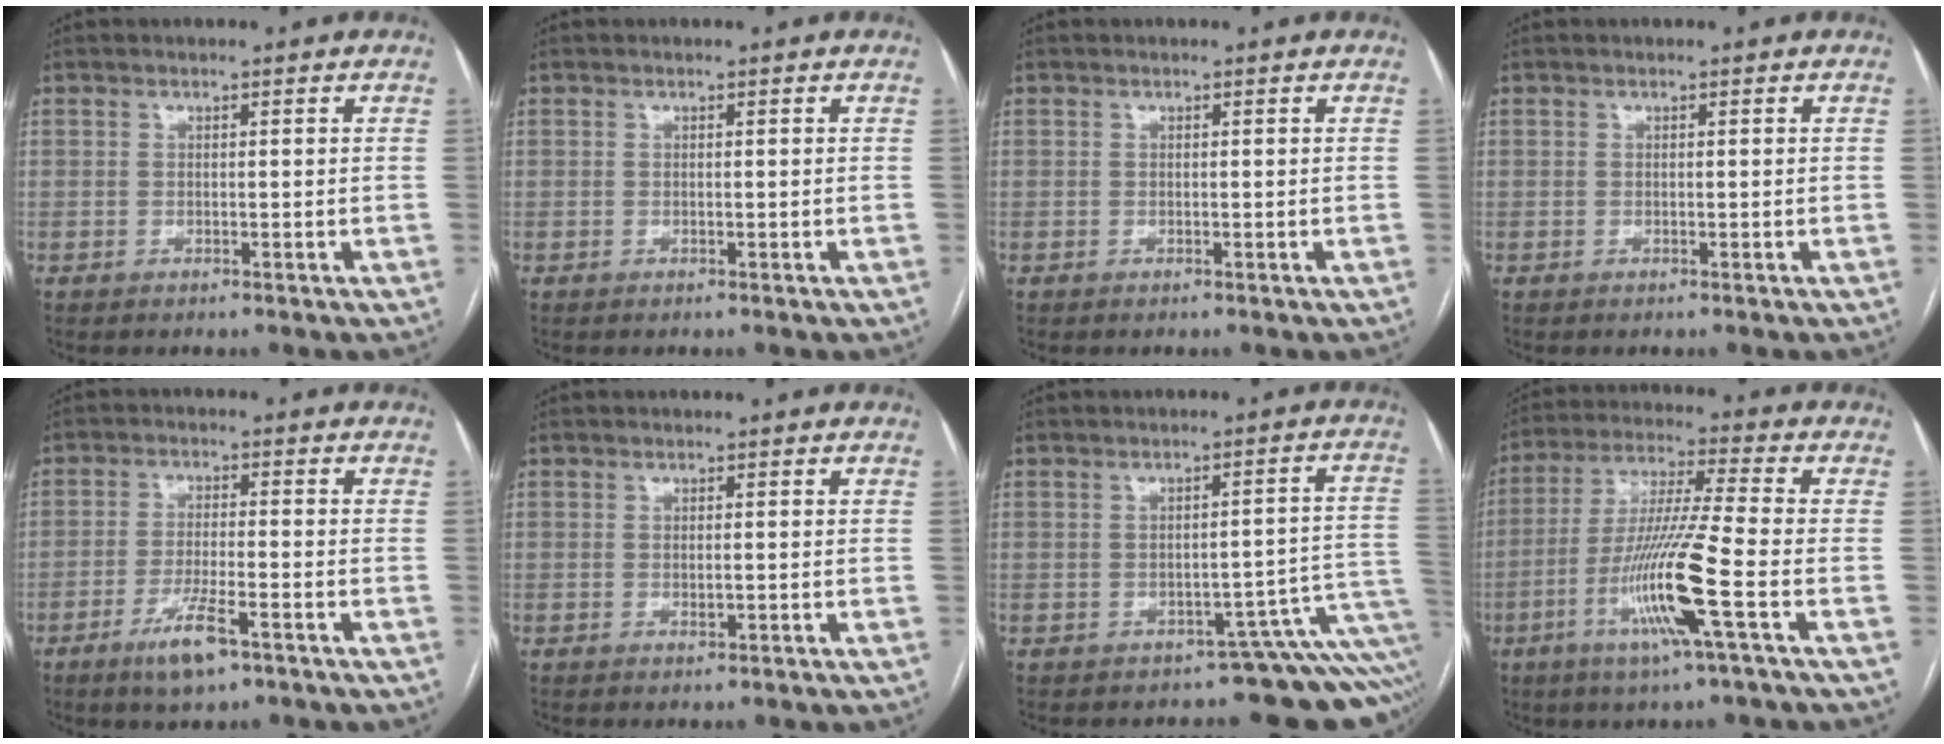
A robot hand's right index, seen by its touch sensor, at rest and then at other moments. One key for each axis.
{"total": 0.0}
{"total": 0.0}
{"total": 0.0}
{"total": 6.5, "fx": -3.9, "fy": 1.1, "fz": 5.1, "tx": -0.101, "ty": -0.009, "tz": -0.065}
{"total": 0.8, "fx": -0.2, "fy": 0.2, "fz": 0.7, "tx": -0.013, "ty": -0.002, "tz": -0.002}
{"total": 9.6, "fx": -8.2, "fy": 3.1, "fz": 3.8, "tx": 0.000, "ty": 0.056, "tz": -0.088}
{"total": 13.6, "fx": -5.0, "fy": -1.2, "fz": 12.6, "tx": -0.252, "ty": -0.017, "tz": -0.100}